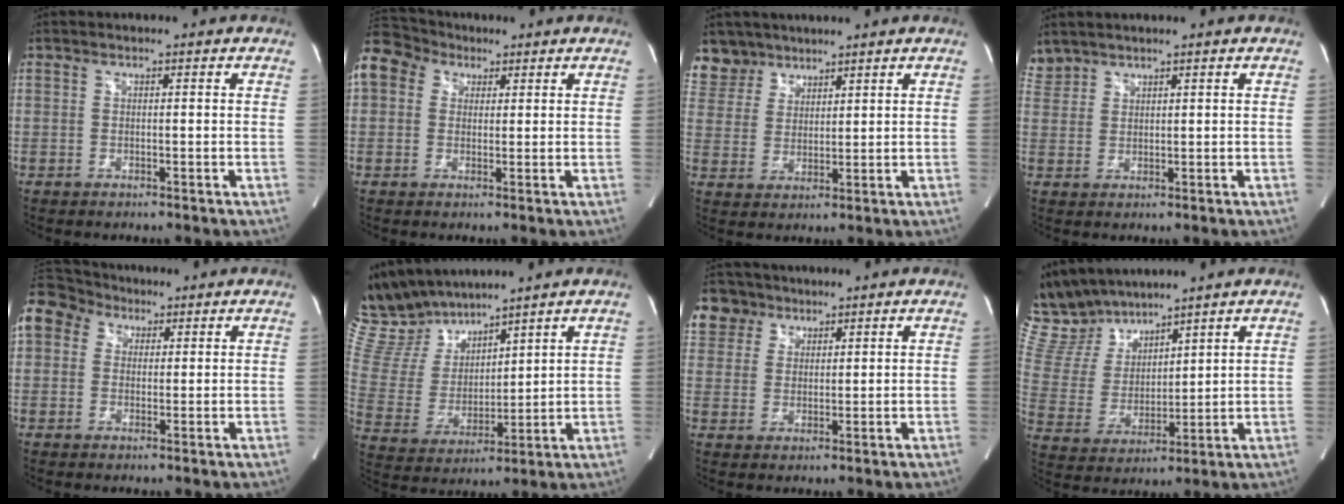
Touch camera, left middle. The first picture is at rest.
{"total": 13.2, "force": [6.9, 10.0, 5.2], "torque": [-0.152, 0.076, 0.132]}
{"total": 7.2, "force": [5.8, 4.2, -0.1], "torque": [0.002, 0.007, 0.123]}
{"total": 3.0, "force": [2.9, 1.0, -0.2], "torque": [-0.001, 0.014, 0.062]}
{"total": 15.1, "force": [7.4, 11.7, 5.9], "torque": [-0.182, 0.085, 0.145]}
{"total": 13.3, "force": [12.1, 3.9, 4.0], "torque": [-0.098, 0.018, 0.249]}
{"total": 7.6, "force": [5.0, 5.7, 0.9], "torque": [-0.025, 0.020, 0.101]}
{"total": 11.8, "force": [10.8, 3.7, 3.1], "torque": [-0.084, 0.022, 0.223]}